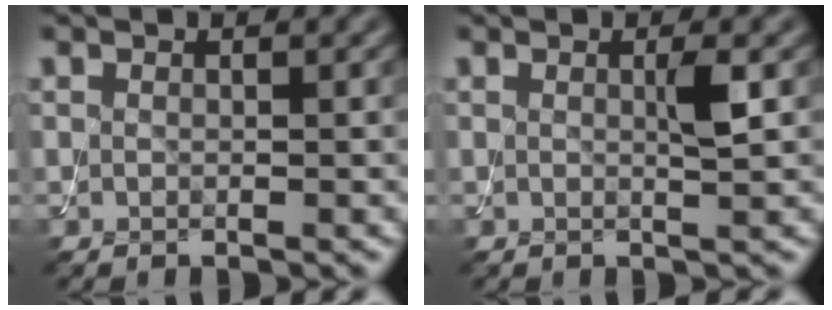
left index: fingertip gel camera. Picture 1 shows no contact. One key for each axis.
{"total": 1.6, "fx": 0.3, "fy": 0.1, "fz": 1.6, "tx": -0.030, "ty": 0.001, "tz": 0.002}